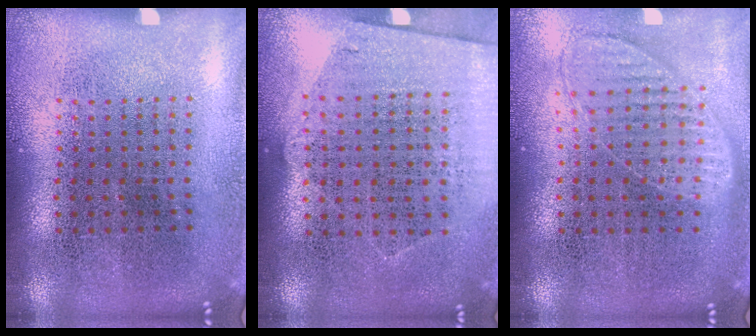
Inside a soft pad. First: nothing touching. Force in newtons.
{"total": 1.2, "press": 1.0, "slide": 0.6}
{"total": 1.0, "press": 0.9, "slide": 0.2}